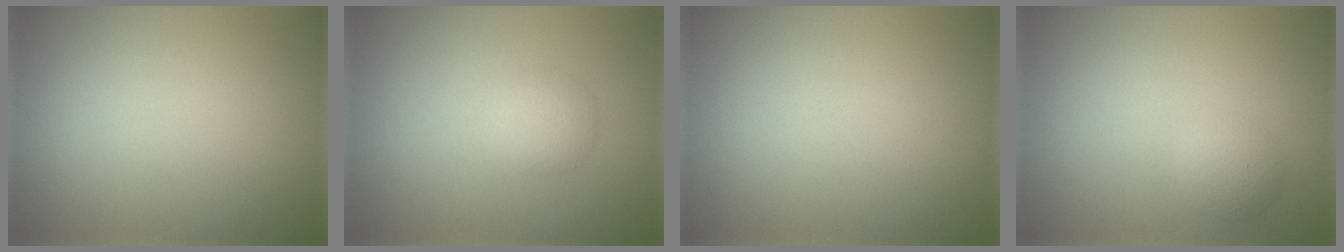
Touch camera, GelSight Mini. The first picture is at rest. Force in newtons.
{"total": 2.0, "press": 2.0, "slide": 0.1}
{"total": 0.0}
{"total": 1.7, "press": 1.7, "slide": 0.1}